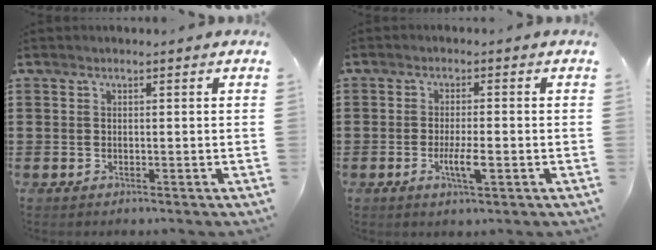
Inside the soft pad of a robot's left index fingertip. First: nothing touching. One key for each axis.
{"total": 4.0, "fx": -1.1, "fy": 0.8, "fz": 3.7, "tx": -0.069, "ty": -0.001, "tz": -0.022}